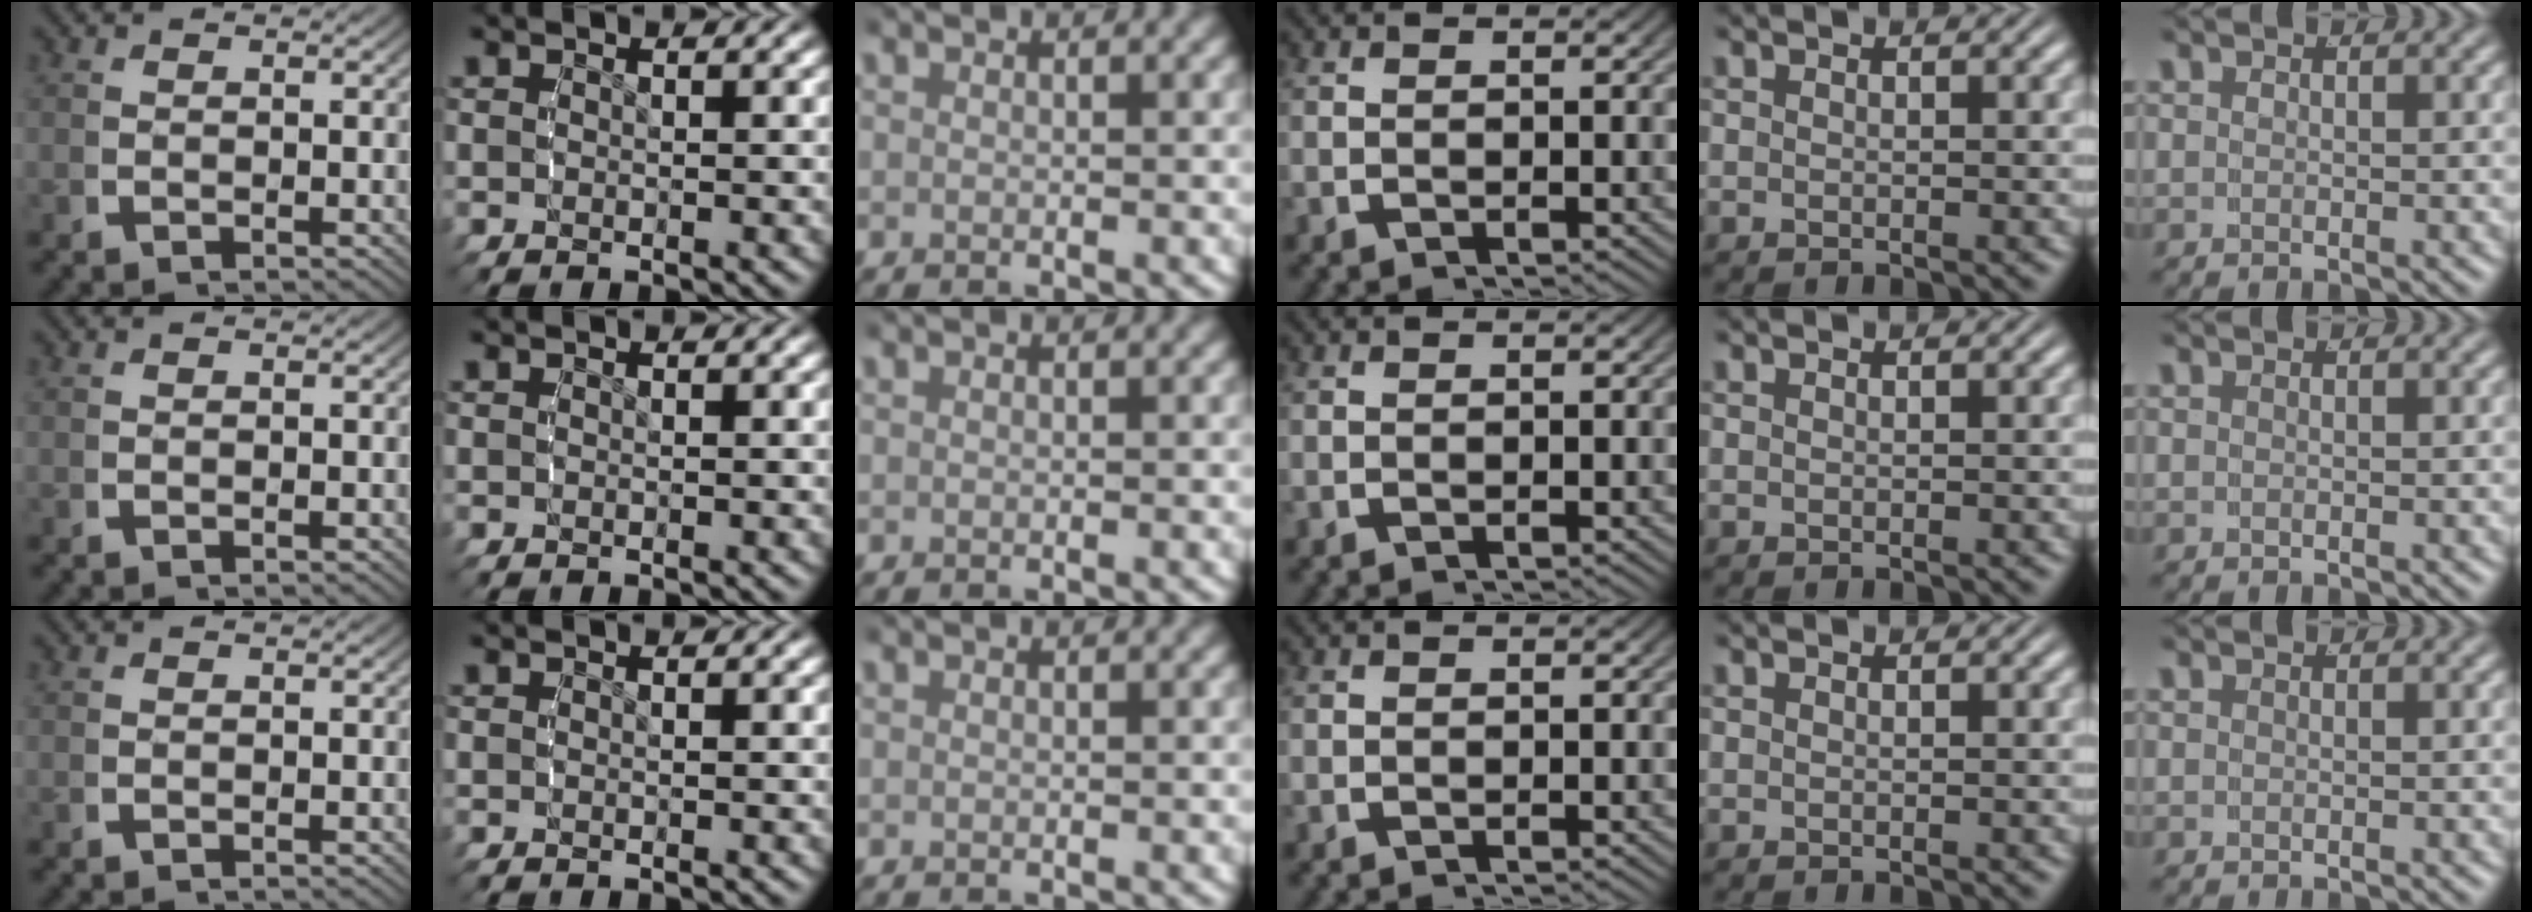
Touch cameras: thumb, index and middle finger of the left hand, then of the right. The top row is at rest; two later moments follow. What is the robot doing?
{"motion": "reach", "object": "ribbon"}